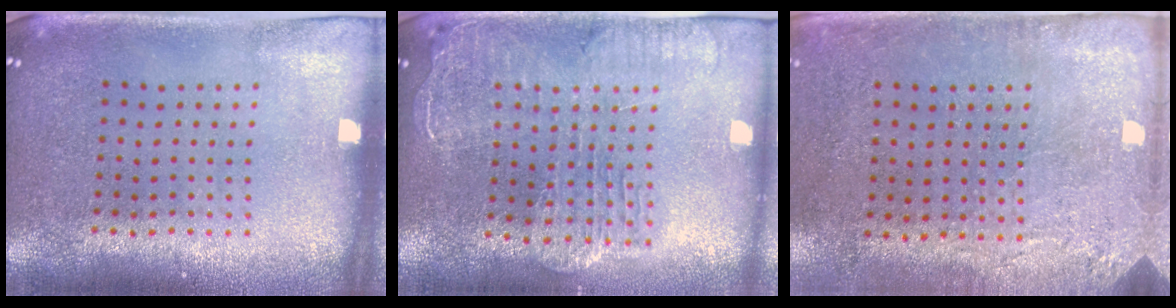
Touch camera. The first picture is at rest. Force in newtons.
{"total": 2.3, "press": 2.0, "slide": 1.1}
{"total": 2.9, "press": 2.4, "slide": 1.6}